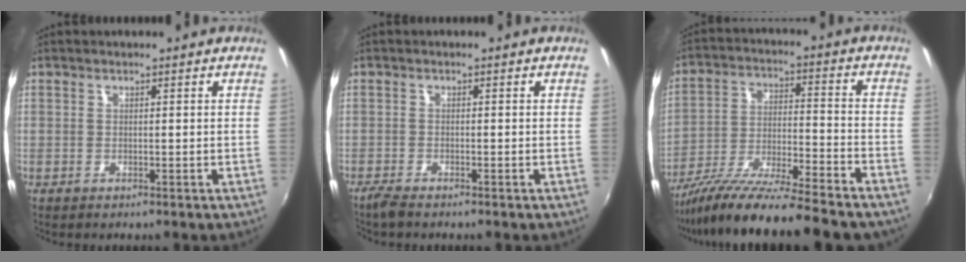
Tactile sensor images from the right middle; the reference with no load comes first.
{"total": 2.3, "force": [-2.0, 0.2, 1.2], "torque": [-0.032, -0.007, -0.041]}
{"total": 19.6, "force": [-16.5, 1.2, 10.4], "torque": [-0.190, -0.046, -0.271]}